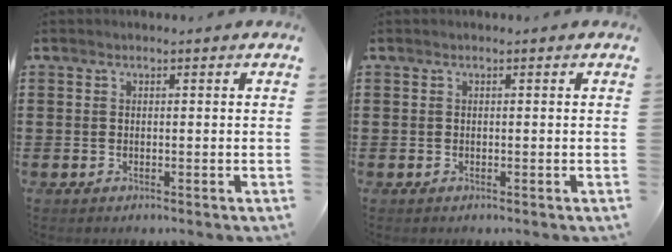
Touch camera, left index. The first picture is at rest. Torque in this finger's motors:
{"motor_torque": [0.00, 0.00, 0.01, 0.00]}